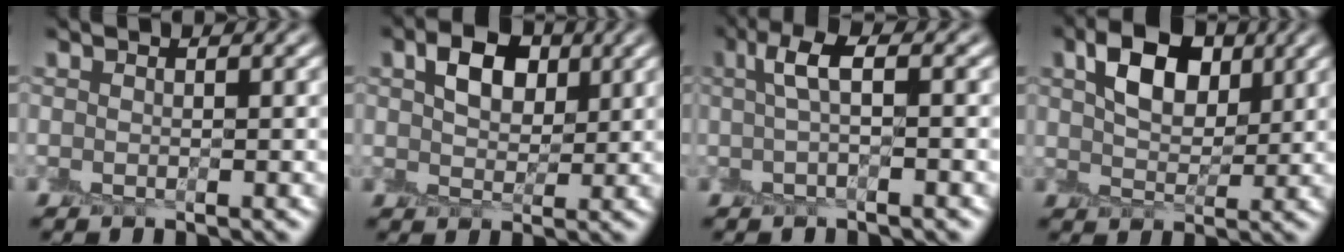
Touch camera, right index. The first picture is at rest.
{"total": 3.3, "force": [1.6, 2.1, 2.0], "torque": [-0.040, 0.008, 0.023]}
{"total": 2.3, "force": [0.6, 0.2, 2.2], "torque": [-0.043, 0.010, 0.007]}
{"total": 4.6, "force": [2.2, 2.7, 3.0], "torque": [-0.055, 0.009, 0.035]}